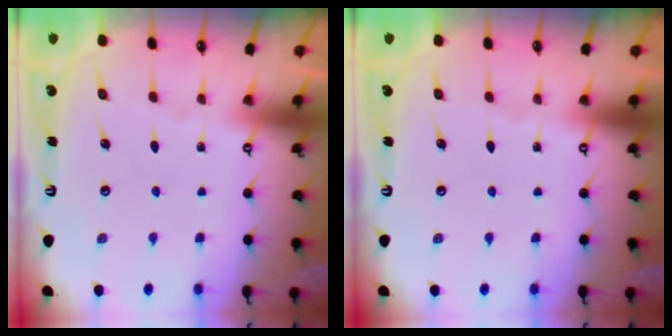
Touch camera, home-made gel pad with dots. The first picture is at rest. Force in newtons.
{"total": 0.0}